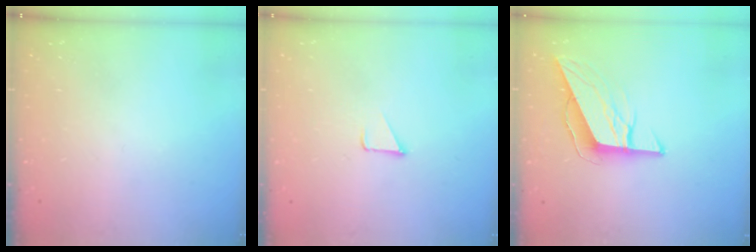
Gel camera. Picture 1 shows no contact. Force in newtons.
{"total": 1.5, "press": 1.5, "slide": 0.1}
{"total": 9.3, "press": 9.3, "slide": 0.6}